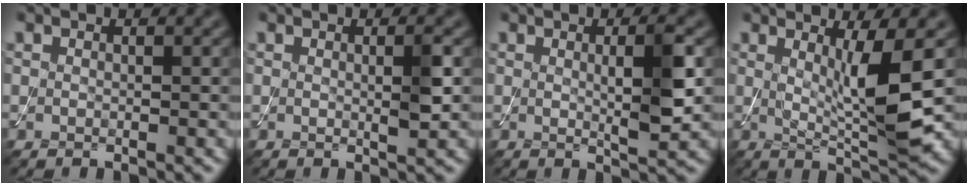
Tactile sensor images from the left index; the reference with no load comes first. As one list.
[{"total": 1.8, "force": [0.2, 0.1, 1.8], "torque": [-0.028, -0.002, -0.001]}, {"total": 3.7, "force": [0.5, 0.5, 3.6], "torque": [-0.058, -0.005, 0.008]}, {"total": 5.4, "force": [0.8, 0.7, 5.3], "torque": [-0.091, -0.016, 0.021]}]